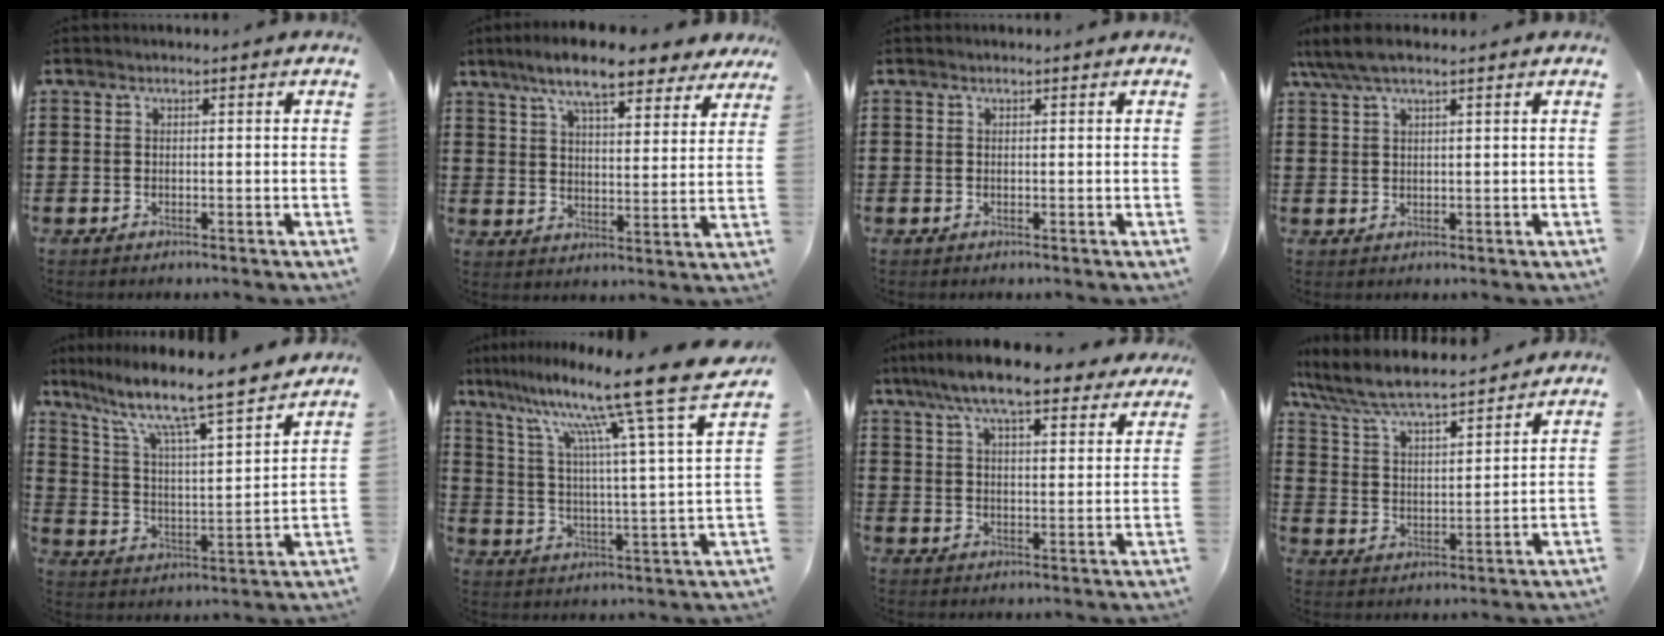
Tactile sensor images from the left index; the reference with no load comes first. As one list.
[{"total": 9.9, "force": [8.0, 1.4, 5.5], "torque": [-0.124, -0.020, 0.141]}, {"total": 0.0}, {"total": 4.3, "force": [3.0, 0.6, 3.0], "torque": [-0.064, 0.004, 0.054]}, {"total": 9.7, "force": [8.0, 0.6, 5.4], "torque": [-0.128, -0.064, 0.128]}, {"total": 12.0, "force": [9.9, -1.0, 6.8], "torque": [-0.146, -0.086, 0.147]}, {"total": 9.2, "force": [7.9, 1.2, 4.6], "torque": [-0.117, -0.024, 0.142]}, {"total": 6.9, "force": [6.3, 0.8, 2.7], "torque": [-0.079, -0.040, 0.106]}]